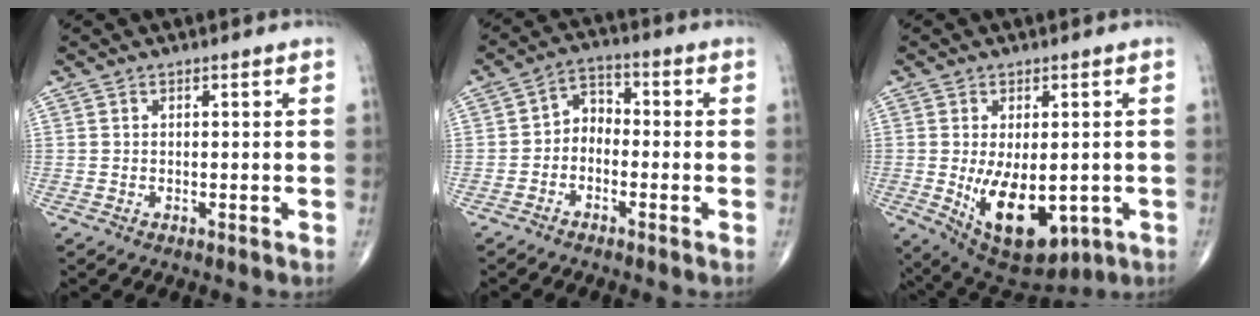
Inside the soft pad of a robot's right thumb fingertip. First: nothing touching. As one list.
[{"total": 4.7, "force": [-1.6, 3.4, 2.7], "torque": [-0.028, 0.030, -0.044]}, {"total": 14.0, "force": [-2.9, 7.5, 11.5], "torque": [-0.168, -0.017, -0.017]}]